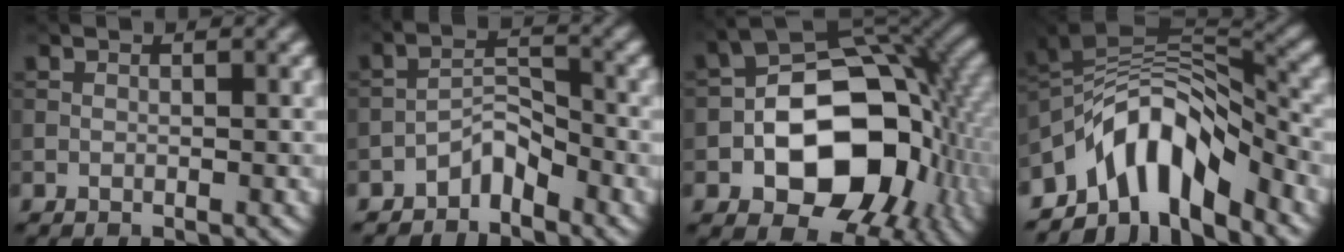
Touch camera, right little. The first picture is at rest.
{"total": 2.6, "force": [-2.0, 1.0, 1.2], "torque": [-0.016, 0.014, -0.040]}
{"total": 13.7, "force": [-2.8, 9.0, 10.0], "torque": [-0.127, 0.005, -0.058]}
{"total": 8.8, "force": [-5.4, 4.1, 5.5], "torque": [-0.071, 0.004, -0.108]}